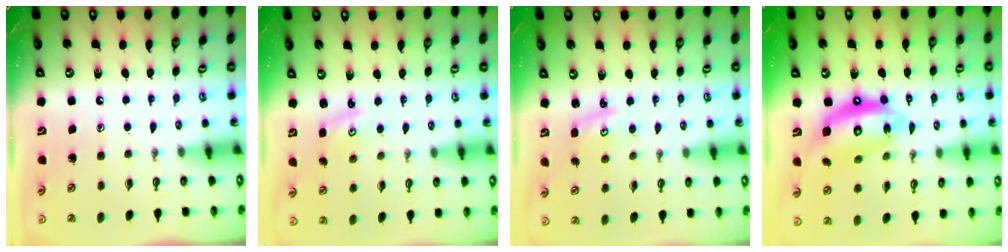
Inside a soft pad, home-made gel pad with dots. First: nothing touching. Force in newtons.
{"total": 1.2, "press": 1.2, "slide": 0.2}
{"total": 2.8, "press": 2.8, "slide": 0.3}
{"total": 15.6, "press": 15.5, "slide": 1.5}